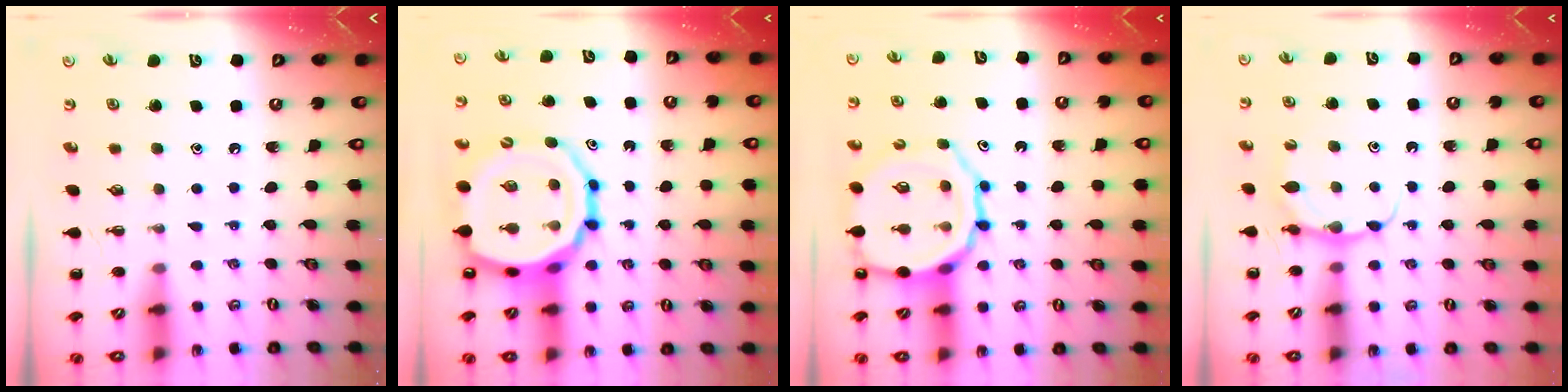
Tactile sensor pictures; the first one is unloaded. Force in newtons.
{"total": 18.0, "press": 17.5, "slide": 4.1}
{"total": 16.4, "press": 16.2, "slide": 2.3}
{"total": 5.9, "press": 5.9, "slide": 0.3}